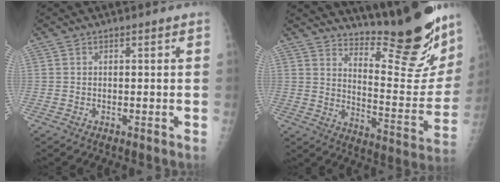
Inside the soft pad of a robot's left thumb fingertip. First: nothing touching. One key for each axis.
{"total": 21.4, "fx": 18.0, "fy": 4.2, "fz": 10.9, "tx": -0.120, "ty": -0.156, "tz": 0.254}